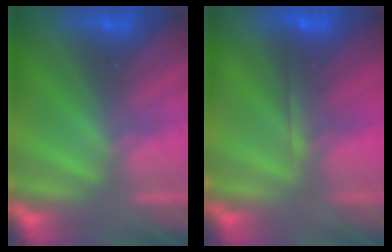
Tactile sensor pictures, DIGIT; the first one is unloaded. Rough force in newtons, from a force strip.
{"total": 1.8}